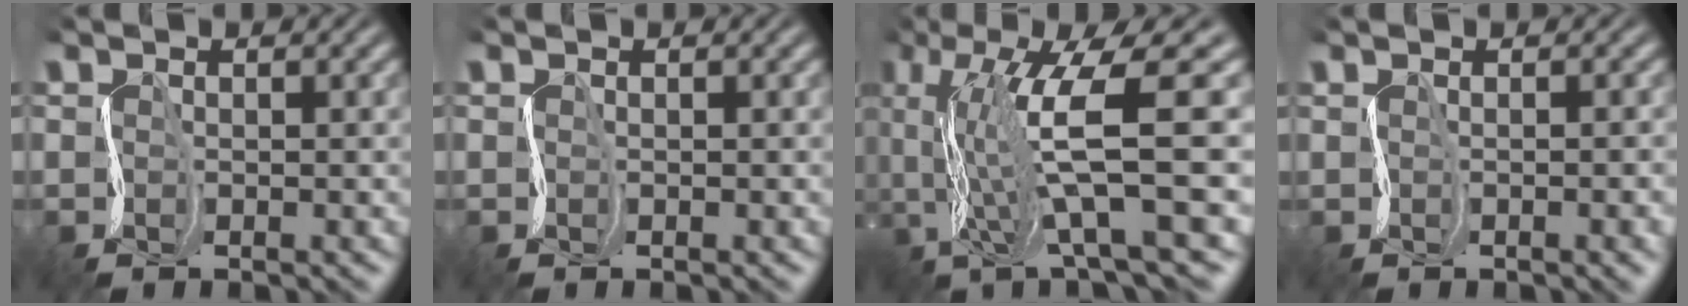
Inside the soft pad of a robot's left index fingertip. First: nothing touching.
{"total": 0.0}
{"total": 10.9, "force": [1.1, 2.4, 10.5], "torque": [-0.187, 0.012, 0.031]}
{"total": 3.5, "force": [0.0, 1.6, 3.1], "torque": [-0.018, 0.009, 0.004]}